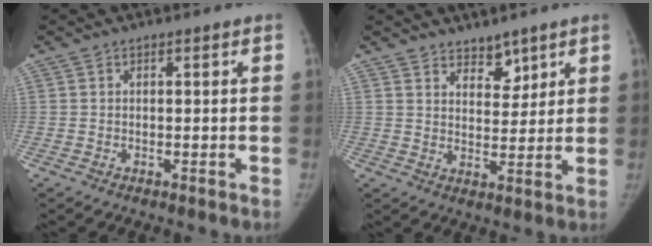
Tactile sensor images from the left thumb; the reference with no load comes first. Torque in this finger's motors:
{"motor_torque": [-0.16, -0.19, -0.16, -0.01, 0.00]}